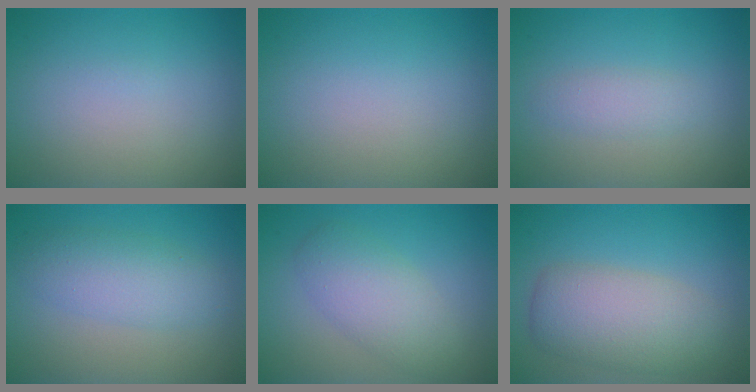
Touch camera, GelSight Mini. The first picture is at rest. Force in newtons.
{"total": 0.0}
{"total": 1.6, "press": 1.6, "slide": 0.0}
{"total": 3.8, "press": 3.8, "slide": 0.1}
{"total": 4.1, "press": 4.1, "slide": 0.1}
{"total": 5.7, "press": 5.7, "slide": 0.2}